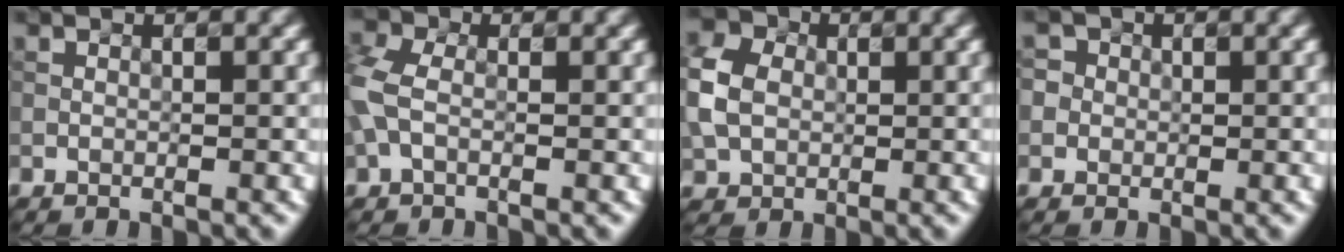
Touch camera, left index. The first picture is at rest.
{"total": 3.4, "force": [-0.2, 2.2, 2.5], "torque": [-0.075, 0.006, -0.016]}
{"total": 6.2, "force": [0.2, 4.9, 3.7], "torque": [-0.104, 0.013, 0.000]}
{"total": 3.0, "force": [1.0, 2.6, 0.9], "torque": [0.009, 0.016, -0.010]}